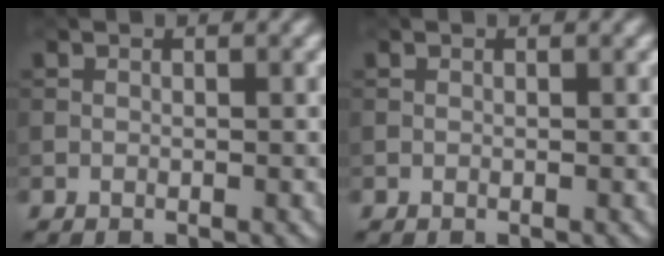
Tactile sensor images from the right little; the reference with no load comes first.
{"total": 0.0}